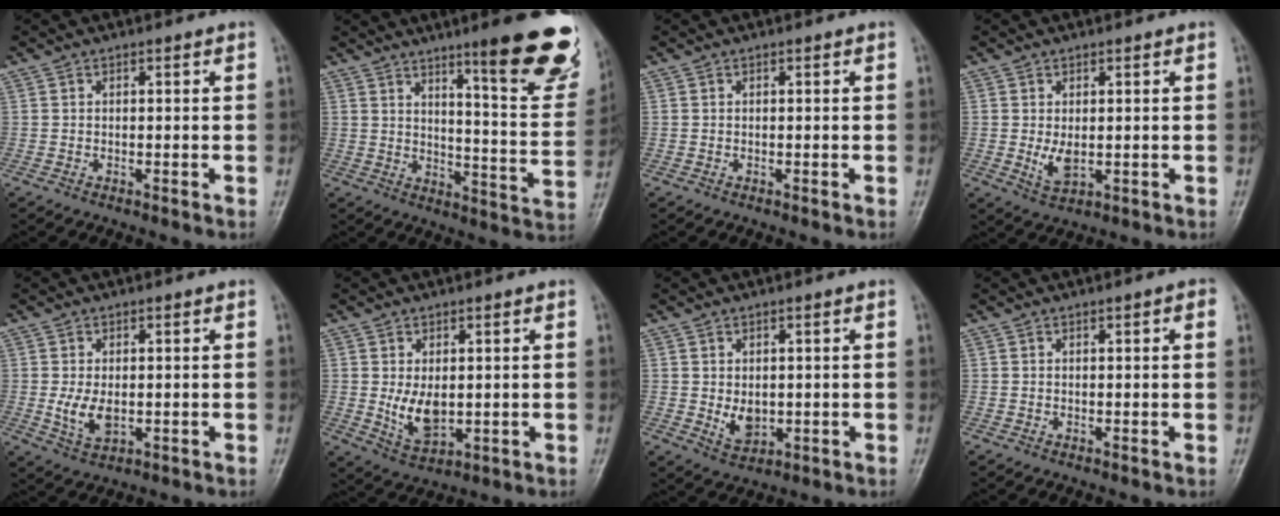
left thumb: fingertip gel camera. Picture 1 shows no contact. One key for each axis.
{"total": 20.4, "fx": 12.6, "fy": 3.3, "fz": 15.7, "tx": -0.166, "ty": -0.078, "tz": 0.174}
{"total": 0.0}
{"total": 3.8, "fx": 0.3, "fy": 2.1, "fz": 3.2, "tx": -0.052, "ty": -0.012, "tz": 0.015}
{"total": 4.9, "fx": -0.1, "fy": 2.9, "fz": 4.0, "tx": -0.073, "ty": -0.012, "tz": 0.006}
{"total": 6.3, "fx": 0.5, "fy": 3.8, "fz": 5.0, "tx": -0.077, "ty": -0.018, "tz": 0.024}
{"total": 4.2, "fx": 0.2, "fy": 3.0, "fz": 3.0, "tx": -0.036, "ty": -0.010, "tz": 0.016}
{"total": 1.4, "fx": 0.6, "fy": 0.3, "fz": 1.3, "tx": -0.019, "ty": 0.001, "tz": 0.006}